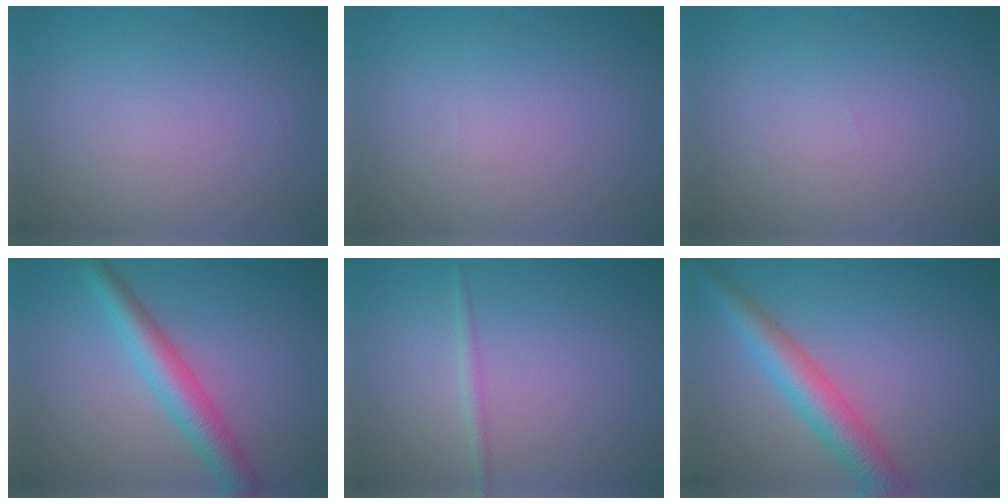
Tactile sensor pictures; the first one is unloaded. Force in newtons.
{"total": 0.0}
{"total": 0.0}
{"total": 4.6, "press": 4.6, "slide": 0.2}
{"total": 1.0, "press": 1.0, "slide": 0.1}
{"total": 5.2, "press": 5.2, "slide": 0.2}